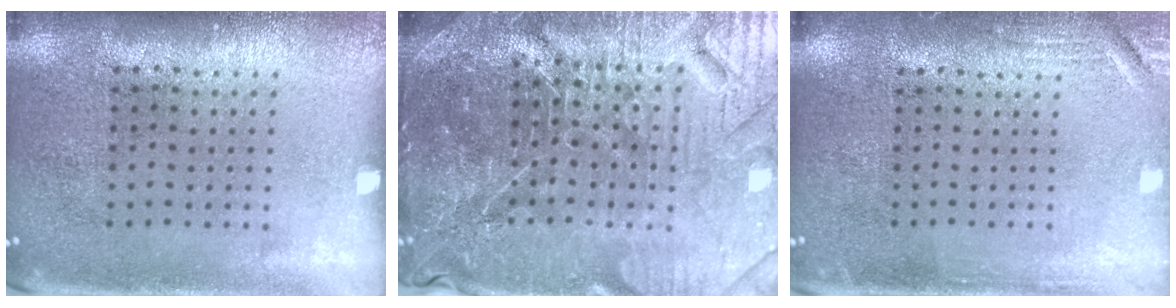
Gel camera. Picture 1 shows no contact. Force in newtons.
{"total": 5.8, "press": 5.4, "slide": 2.2}
{"total": 2.1, "press": 2.0, "slide": 0.4}